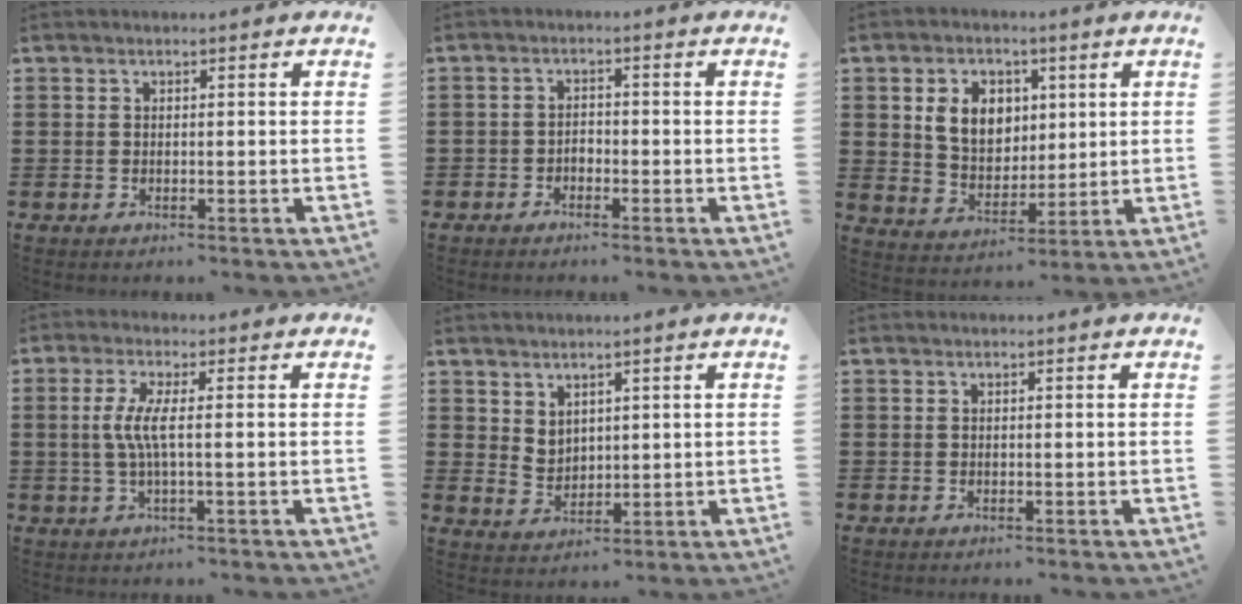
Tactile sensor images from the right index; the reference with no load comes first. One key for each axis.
{"total": 1.7, "fx": -1.4, "fy": 0.8, "fz": 0.3, "tx": -0.012, "ty": 0.003, "tz": -0.031}
{"total": 7.6, "fx": 2.2, "fy": 5.9, "fz": 4.3, "tx": -0.091, "ty": 0.015, "tz": 0.036}
{"total": 4.6, "fx": -0.1, "fy": 0.3, "fz": 4.6, "tx": -0.106, "ty": -0.011, "tz": -0.012}
{"total": 3.3, "fx": 2.6, "fy": 2.0, "fz": 0.4, "tx": -0.019, "ty": 0.004, "tz": 0.050}
{"total": 0.0}